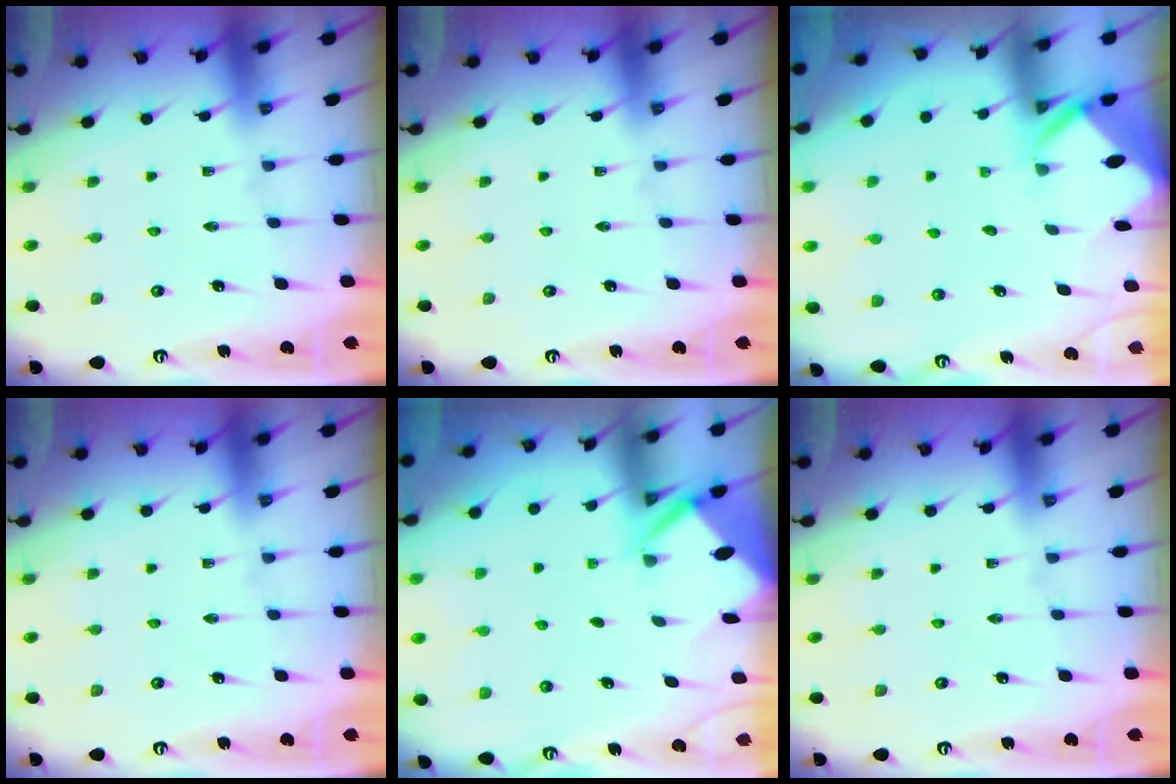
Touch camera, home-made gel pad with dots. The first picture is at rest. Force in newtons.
{"total": 0.0}
{"total": 3.0, "press": 3.0, "slide": 0.1}
{"total": 0.0}
{"total": 2.7, "press": 2.7, "slide": 0.2}
{"total": 0.0}